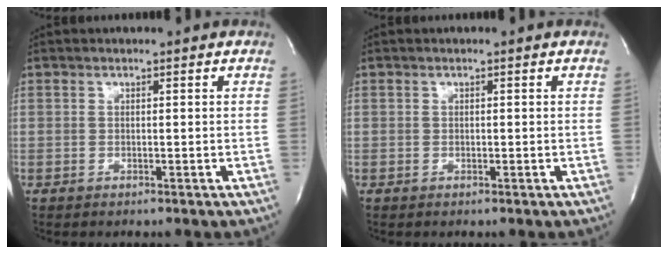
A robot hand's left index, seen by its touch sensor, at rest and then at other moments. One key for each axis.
{"total": 0.0}